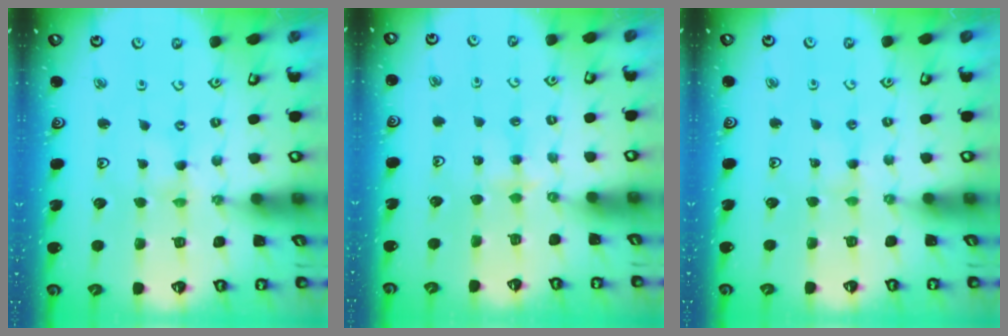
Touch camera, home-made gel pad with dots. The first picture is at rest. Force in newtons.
{"total": 2.6, "press": 2.5, "slide": 0.4}
{"total": 1.9, "press": 1.8, "slide": 0.3}